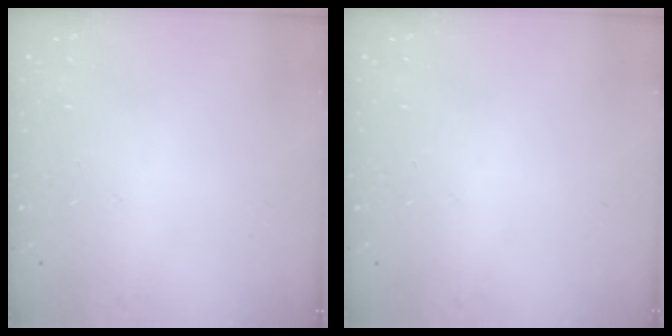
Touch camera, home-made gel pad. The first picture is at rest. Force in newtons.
{"total": 0.0}